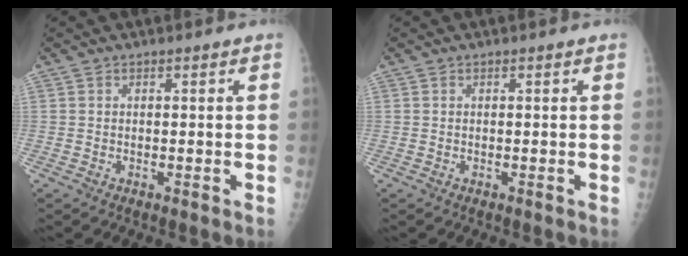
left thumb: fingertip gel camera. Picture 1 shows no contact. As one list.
[{"total": 0.0}]